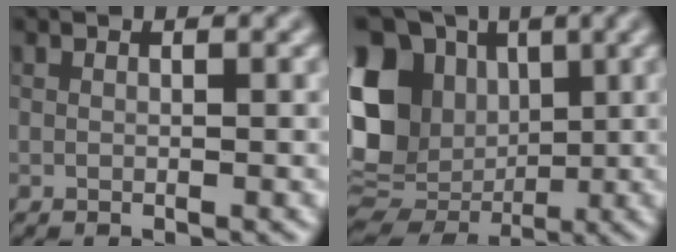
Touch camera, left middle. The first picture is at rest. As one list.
[{"total": 12.2, "force": [0.4, 9.7, 7.3], "torque": [-0.154, 0.011, 0.022]}]